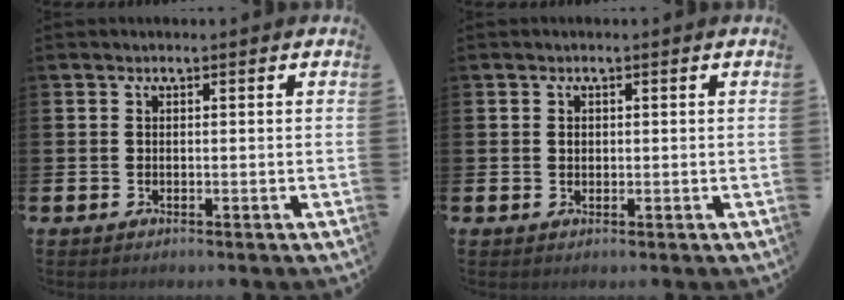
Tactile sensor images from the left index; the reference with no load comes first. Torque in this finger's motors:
{"motor_torque": [0.37, -0.11, 0.00, 0.00]}